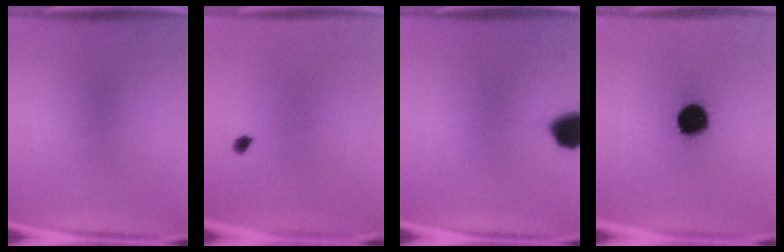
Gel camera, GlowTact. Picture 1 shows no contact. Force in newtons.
{"total": 1.1}
{"total": 8.8}
{"total": 14.8}